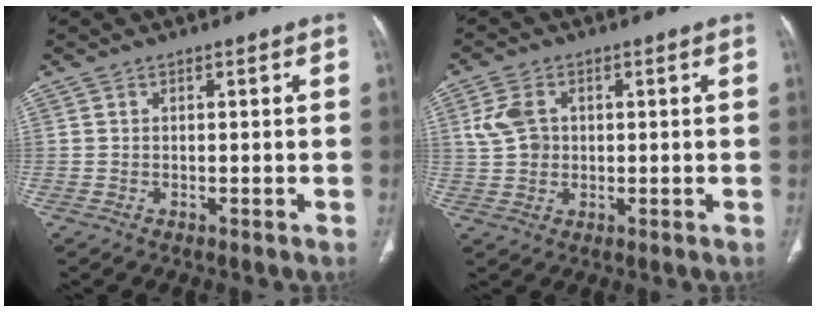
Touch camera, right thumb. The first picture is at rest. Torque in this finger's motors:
{"motor_torque": [-0.12, -0.29, -0.12, -0.20, -0.03]}